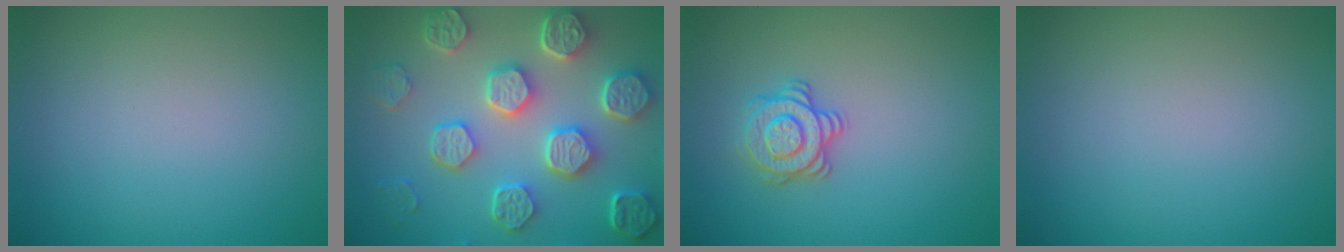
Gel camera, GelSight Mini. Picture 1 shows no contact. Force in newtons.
{"total": 8.1, "press": 6.5, "slide": 4.8}
{"total": 2.8, "press": 2.7, "slide": 0.7}
{"total": 0.0}